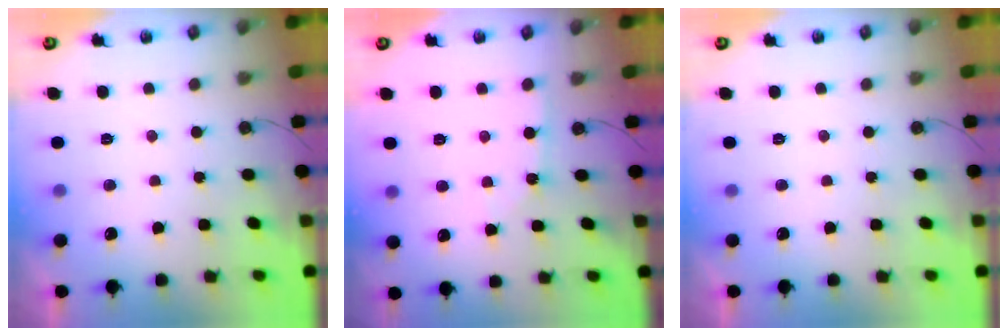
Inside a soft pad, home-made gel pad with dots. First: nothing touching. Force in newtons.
{"total": 2.0, "press": 1.9, "slide": 0.3}
{"total": 0.0}